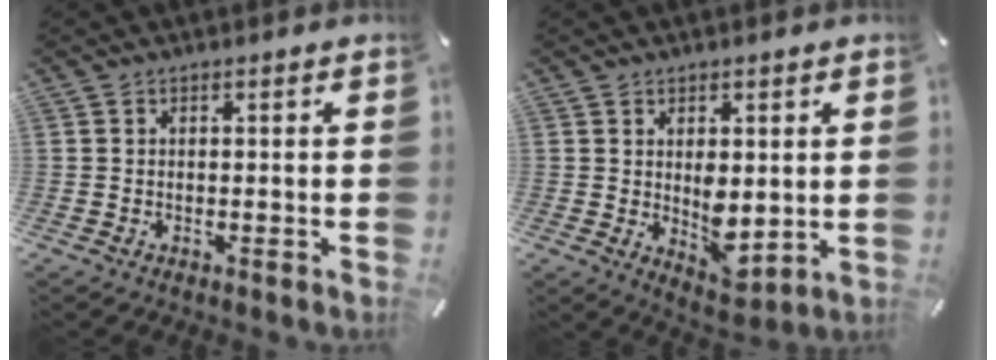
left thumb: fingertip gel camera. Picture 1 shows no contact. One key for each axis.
{"total": 6.8, "fx": 0.6, "fy": 4.0, "fz": 5.5, "tx": -0.076, "ty": -0.006, "tz": 0.011}